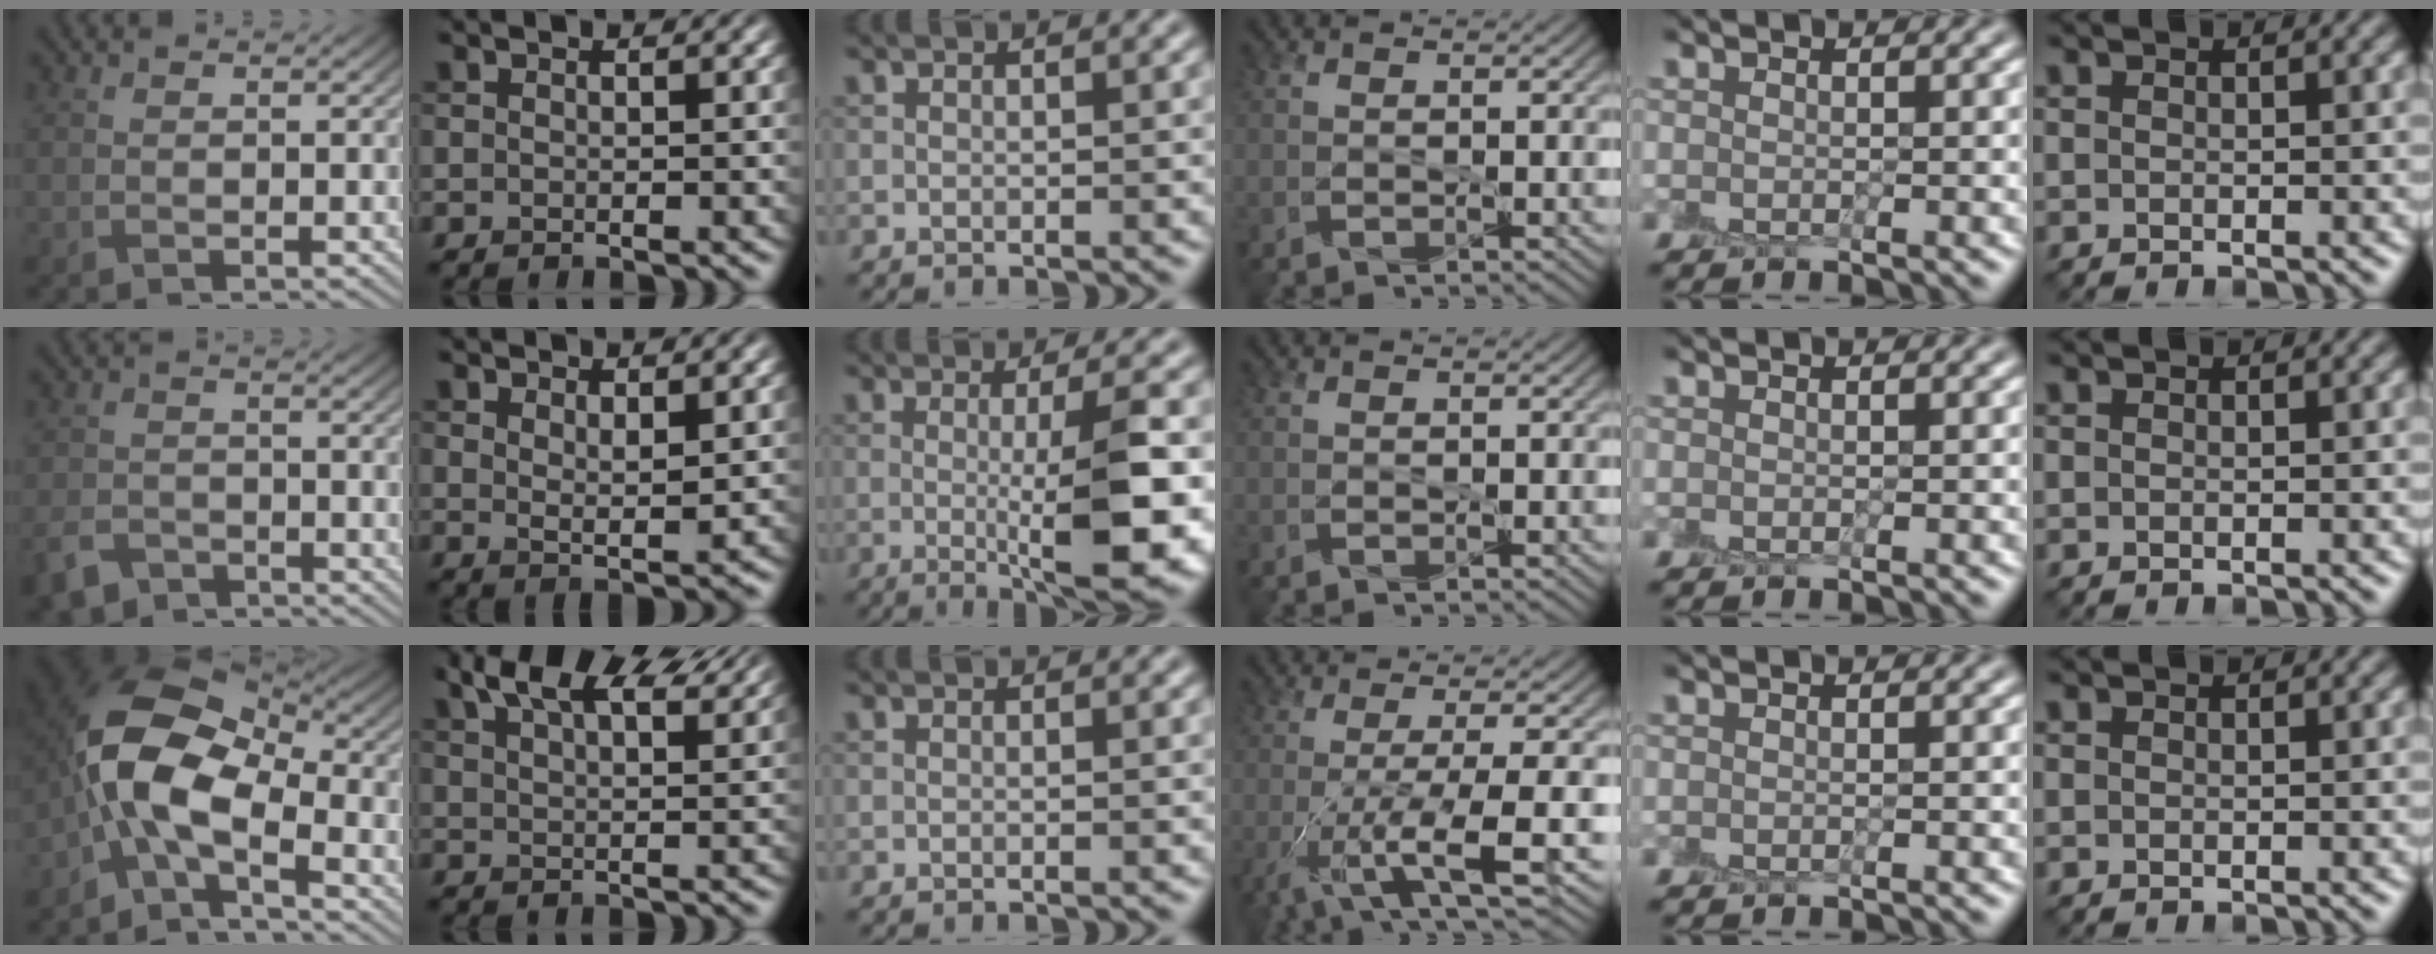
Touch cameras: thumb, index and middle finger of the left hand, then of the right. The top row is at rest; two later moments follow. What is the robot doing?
{"motion": "peel", "object": "shipping label"}